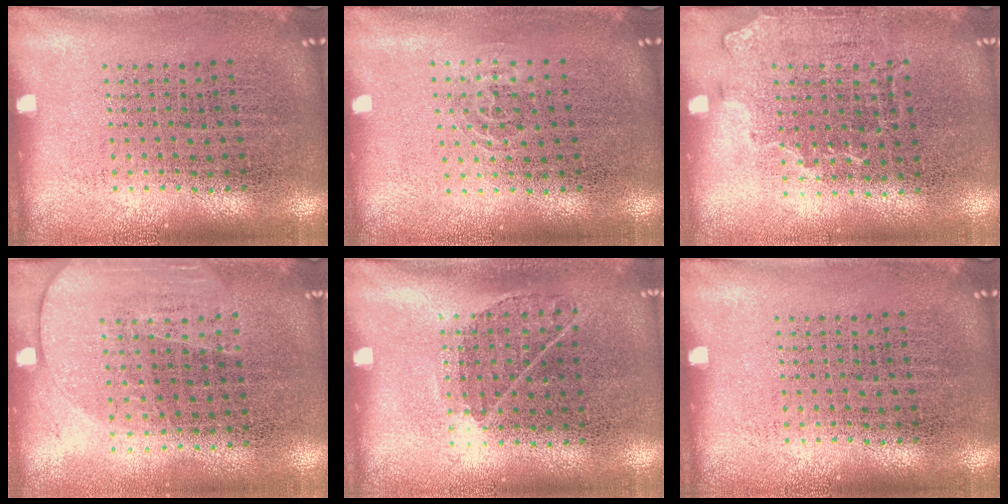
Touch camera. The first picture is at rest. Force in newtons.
{"total": 0.9, "press": 0.5, "slide": 0.8}
{"total": 1.4, "press": 1.1, "slide": 0.8}
{"total": 1.6, "press": 1.4, "slide": 0.8}
{"total": 0.8, "press": 0.6, "slide": 0.5}
{"total": 0.0}